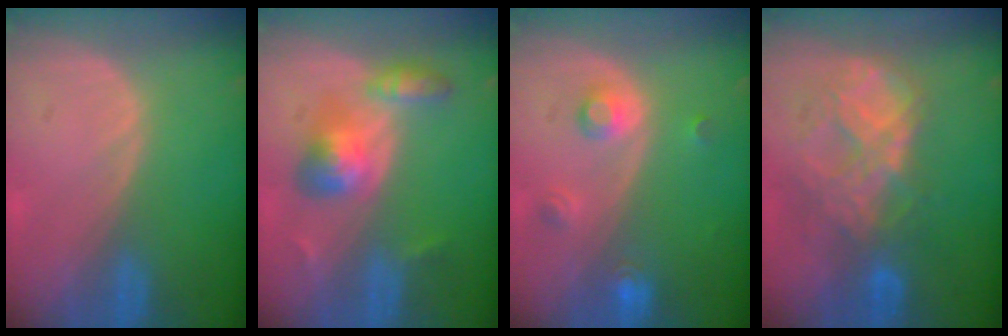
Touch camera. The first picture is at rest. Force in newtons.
{"total": 5.7, "press": 5.6, "slide": 1.1}
{"total": 3.5, "press": 3.2, "slide": 1.4}
{"total": 9.0, "press": 7.7, "slide": 4.6}